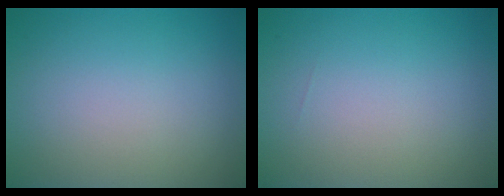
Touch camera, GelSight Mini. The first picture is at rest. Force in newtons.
{"total": 0.0}